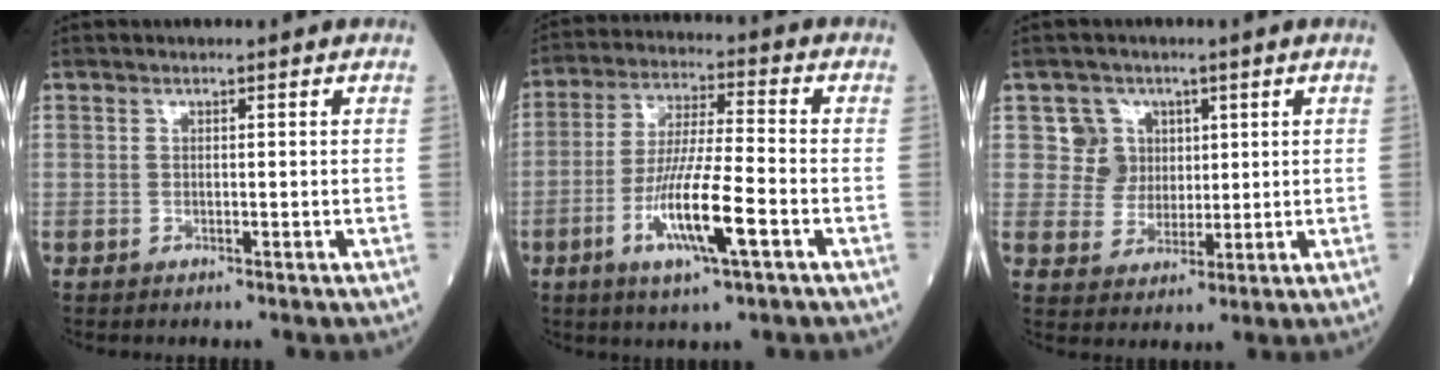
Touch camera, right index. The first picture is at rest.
{"total": 11.9, "force": [-4.3, 0.9, 11.0], "torque": [-0.212, -0.013, -0.080]}
{"total": 5.4, "force": [2.1, 5.0, 0.1], "torque": [0.001, 0.010, 0.040]}